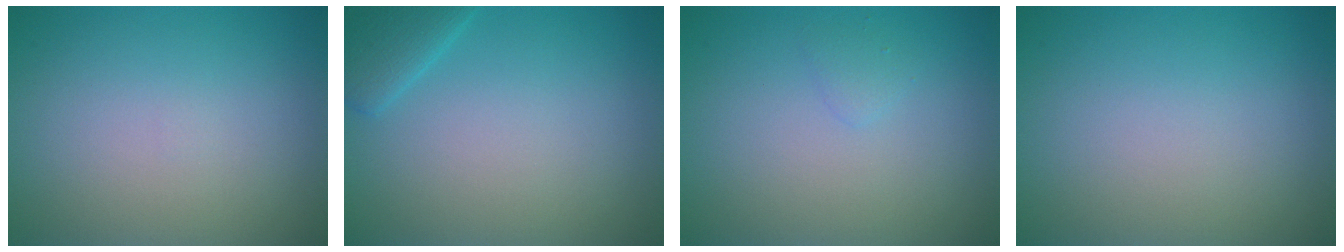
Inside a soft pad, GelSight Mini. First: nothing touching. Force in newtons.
{"total": 2.3, "press": 2.3, "slide": 0.2}
{"total": 0.7, "press": 0.7, "slide": 0.1}
{"total": 0.0}